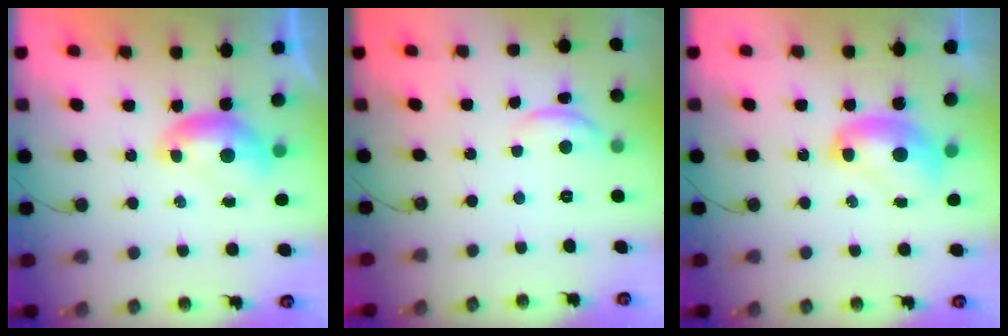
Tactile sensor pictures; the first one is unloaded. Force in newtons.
{"total": 1.7, "press": 1.6, "slide": 0.5}
{"total": 2.5, "press": 2.5, "slide": 0.2}